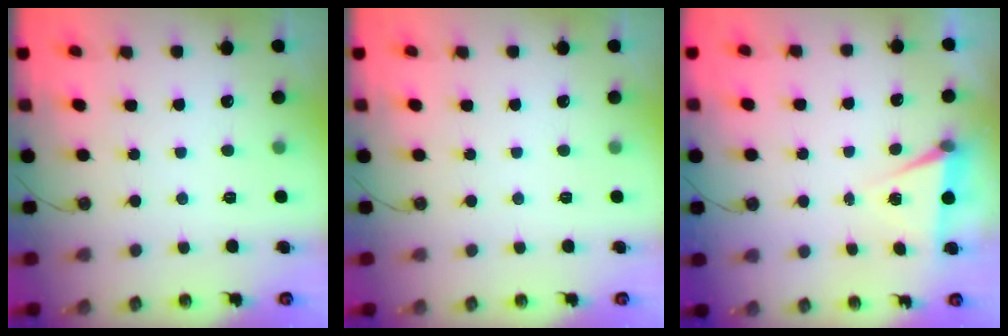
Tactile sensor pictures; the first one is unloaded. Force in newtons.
{"total": 0.0}
{"total": 4.8, "press": 1.8, "slide": 4.5}